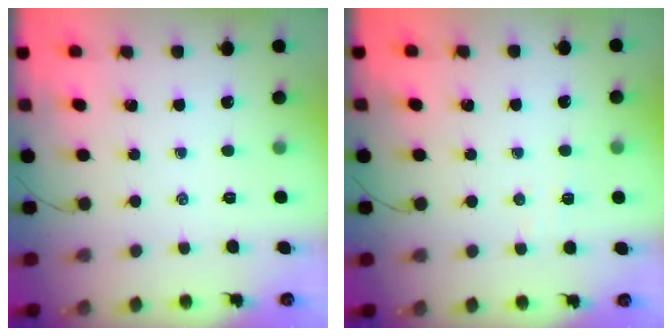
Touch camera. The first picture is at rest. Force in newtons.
{"total": 2.7, "press": 2.6, "slide": 0.8}